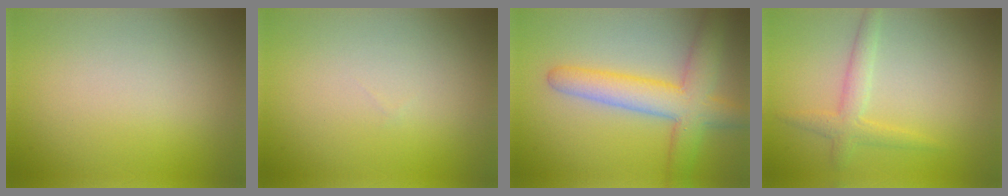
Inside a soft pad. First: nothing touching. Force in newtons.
{"total": 0.0}
{"total": 6.4, "press": 6.4, "slide": 0.5}
{"total": 2.3, "press": 2.3, "slide": 0.1}